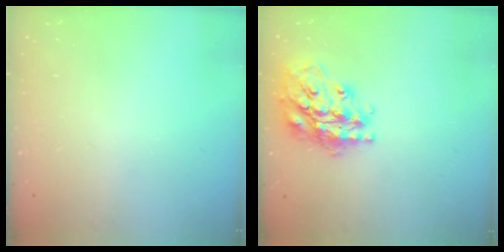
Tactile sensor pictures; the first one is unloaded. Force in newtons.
{"total": 20.3, "press": 20.3, "slide": 1.6}